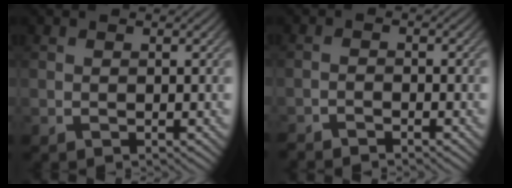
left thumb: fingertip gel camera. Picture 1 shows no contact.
{"total": 1.9, "force": [-1.9, 0.0, 0.2], "torque": [-0.005, -0.003, -0.042]}